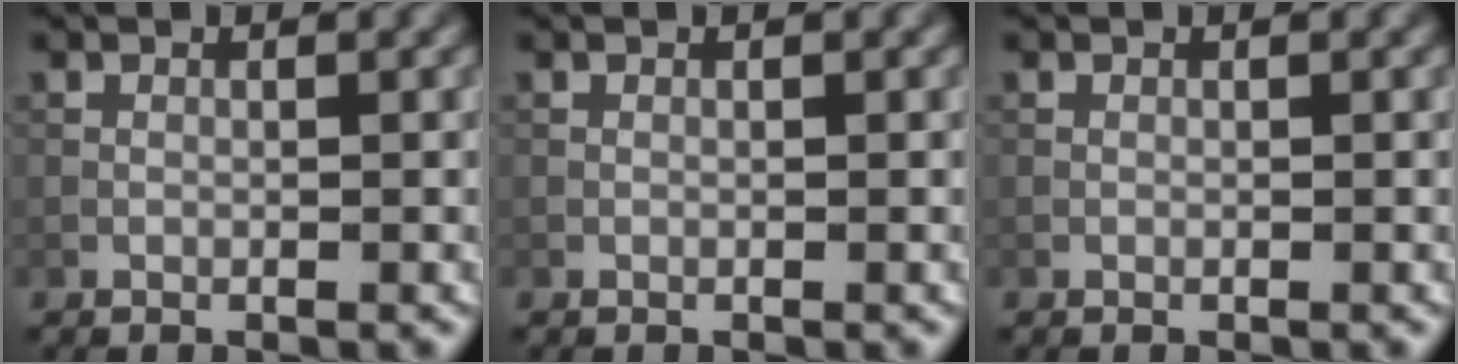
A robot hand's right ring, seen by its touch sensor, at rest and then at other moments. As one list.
[{"total": 0.0}, {"total": 0.0}]